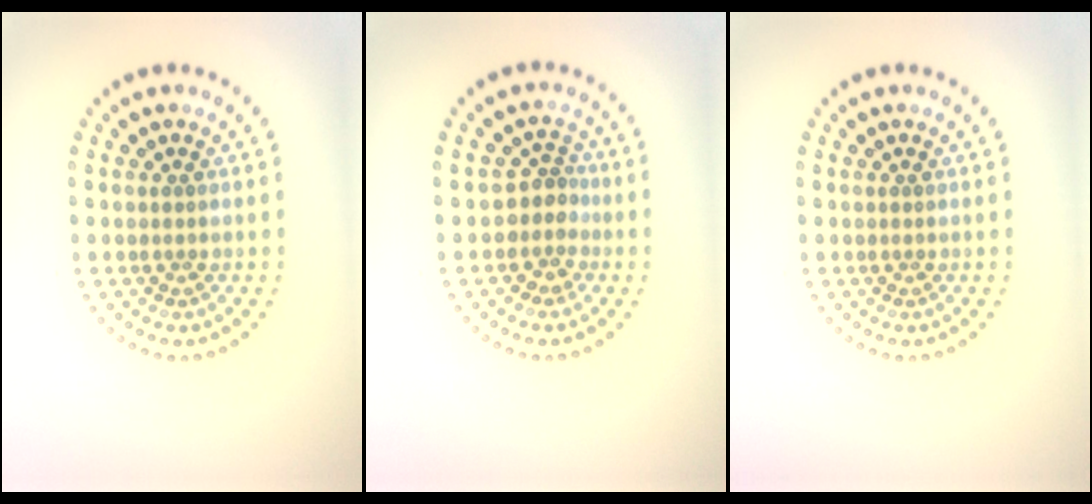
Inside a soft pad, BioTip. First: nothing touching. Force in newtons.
{"total": 2.3, "press": 1.7, "slide": 1.6}
{"total": 0.0}